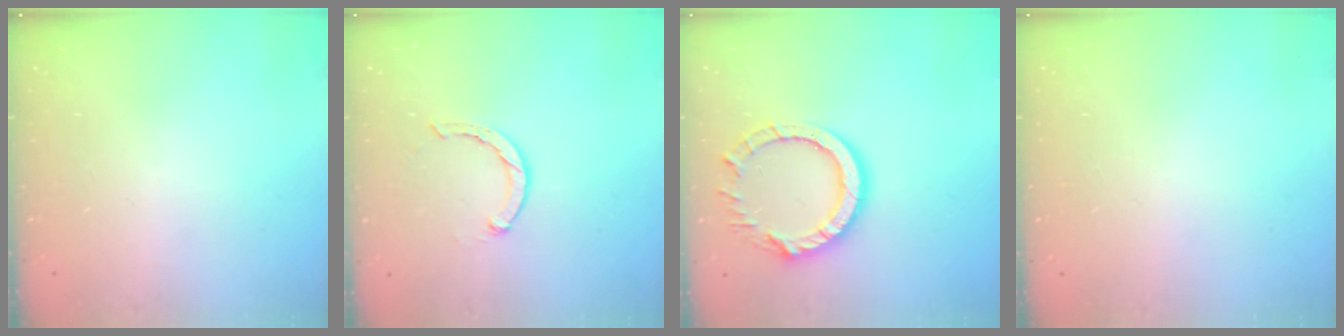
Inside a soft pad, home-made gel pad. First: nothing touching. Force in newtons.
{"total": 1.9, "press": 1.9, "slide": 0.3}
{"total": 12.6, "press": 12.6, "slide": 1.2}
{"total": 2.2, "press": 2.2, "slide": 0.1}